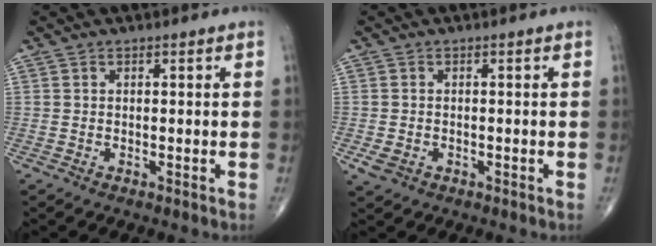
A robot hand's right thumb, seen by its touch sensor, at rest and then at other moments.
{"total": 2.4, "force": [-0.8, 1.8, 1.4], "torque": [-0.028, 0.001, -0.008]}